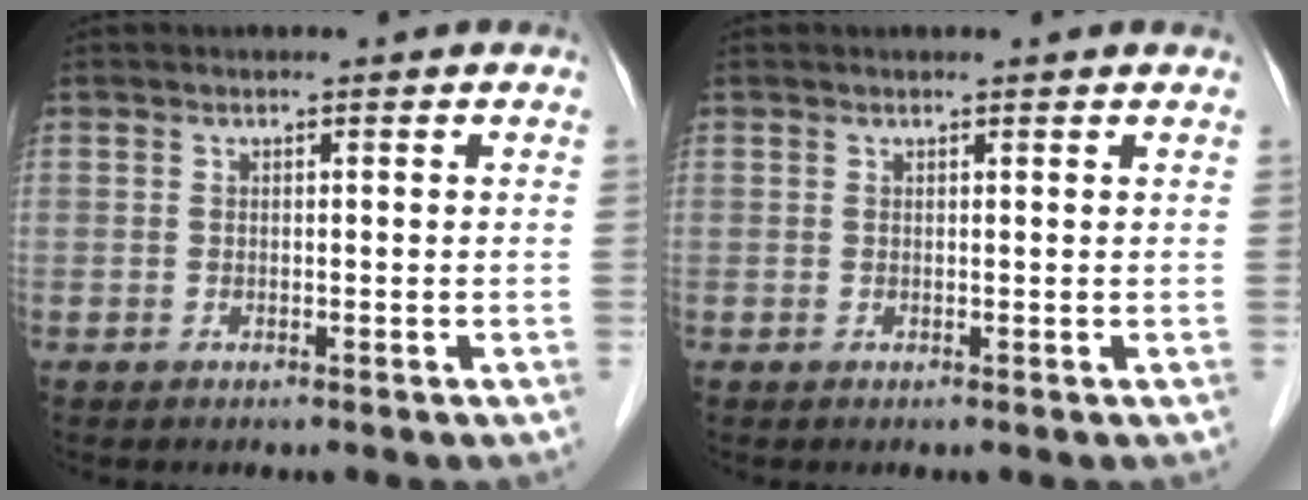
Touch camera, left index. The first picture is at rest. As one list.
[{"total": 1.4, "force": [1.4, 0.0, 0.3], "torque": [-0.014, 0.007, 0.015]}]